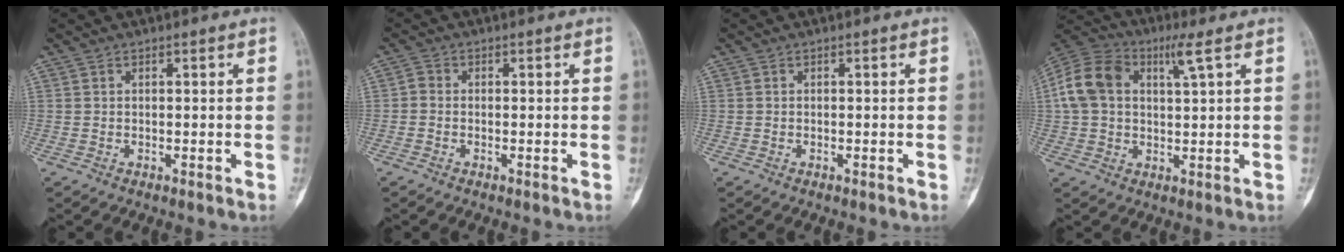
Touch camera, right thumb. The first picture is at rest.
{"total": 1.3, "force": [-0.4, 1.0, 0.7], "torque": [-0.010, 0.002, -0.015]}
{"total": 0.0}
{"total": 12.3, "force": [4.0, 6.0, 9.9], "torque": [-0.196, 0.032, 0.070]}